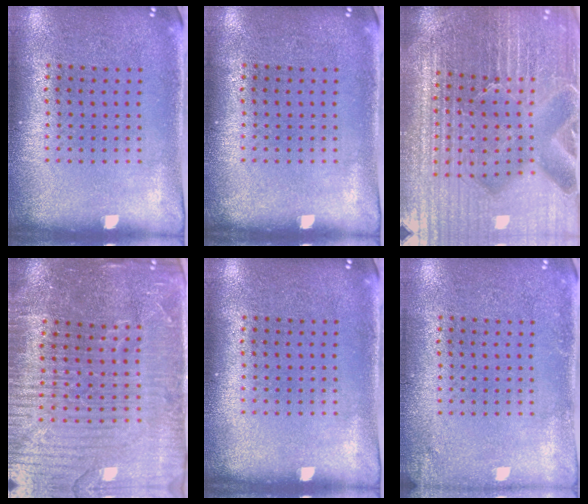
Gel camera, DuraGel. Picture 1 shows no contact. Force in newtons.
{"total": 0.0}
{"total": 6.5, "press": 5.8, "slide": 3.1}
{"total": 5.1, "press": 4.6, "slide": 2.1}
{"total": 0.0}
{"total": 1.2, "press": 1.2, "slide": 0.0}